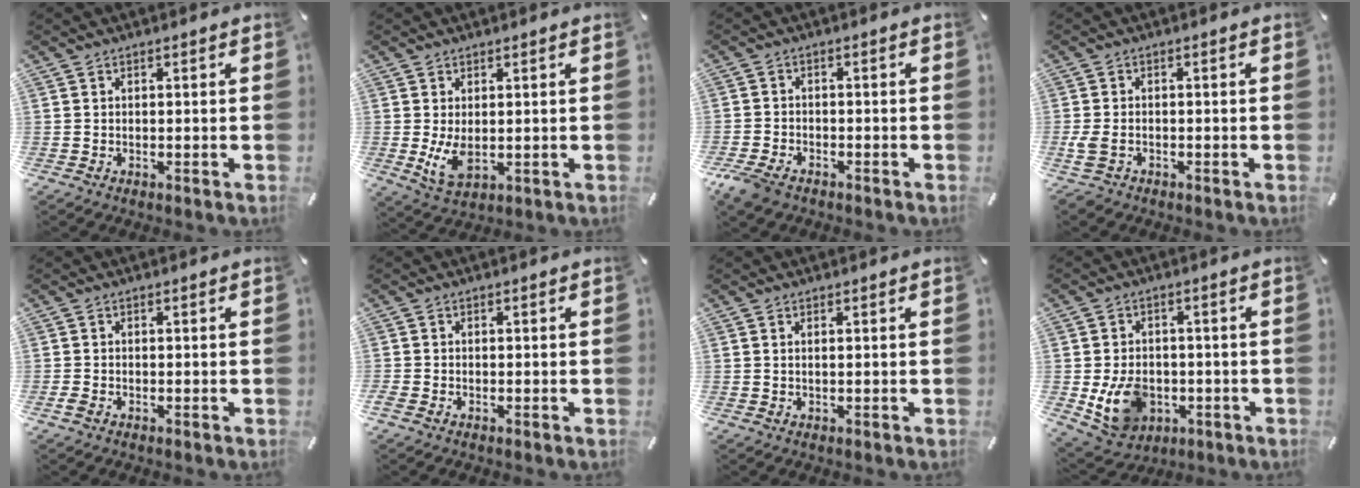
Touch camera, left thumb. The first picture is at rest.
{"total": 5.9, "force": [0.1, 3.6, 4.6], "torque": [-0.101, -0.009, 0.003]}
{"total": 4.3, "force": [-3.2, 2.4, 1.7], "torque": [-0.052, 0.009, -0.064]}
{"total": 3.8, "force": [-1.6, 2.5, 2.4], "torque": [-0.060, -0.001, -0.030]}
{"total": 1.0, "force": [-0.6, 0.5, 0.5], "torque": [-0.009, 0.000, -0.011]}
{"total": 0.9, "force": [-0.8, 0.5, 0.3], "torque": [-0.005, 0.001, -0.015]}
{"total": 0.6, "force": [0.1, 0.1, 0.5], "torque": [-0.013, -0.002, 0.003]}
{"total": 10.9, "force": [-2.4, 8.8, 5.9], "torque": [-0.120, 0.007, -0.041]}